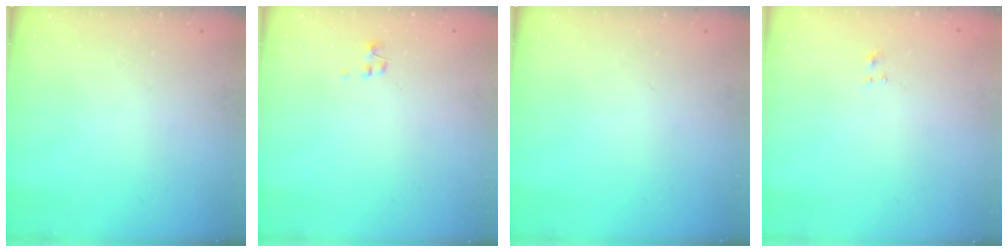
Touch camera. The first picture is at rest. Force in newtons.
{"total": 0.8, "press": 0.7, "slide": 0.3}
{"total": 0.0}
{"total": 0.9, "press": 0.5, "slide": 0.7}